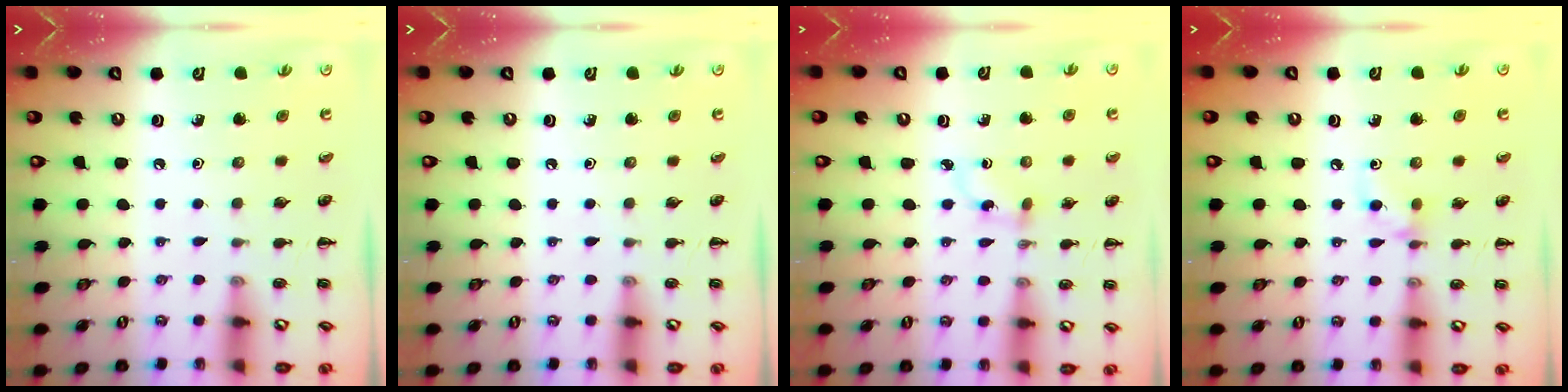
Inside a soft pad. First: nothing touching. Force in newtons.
{"total": 0.0}
{"total": 2.1, "press": 1.9, "slide": 0.9}
{"total": 6.5, "press": 6.3, "slide": 1.5}